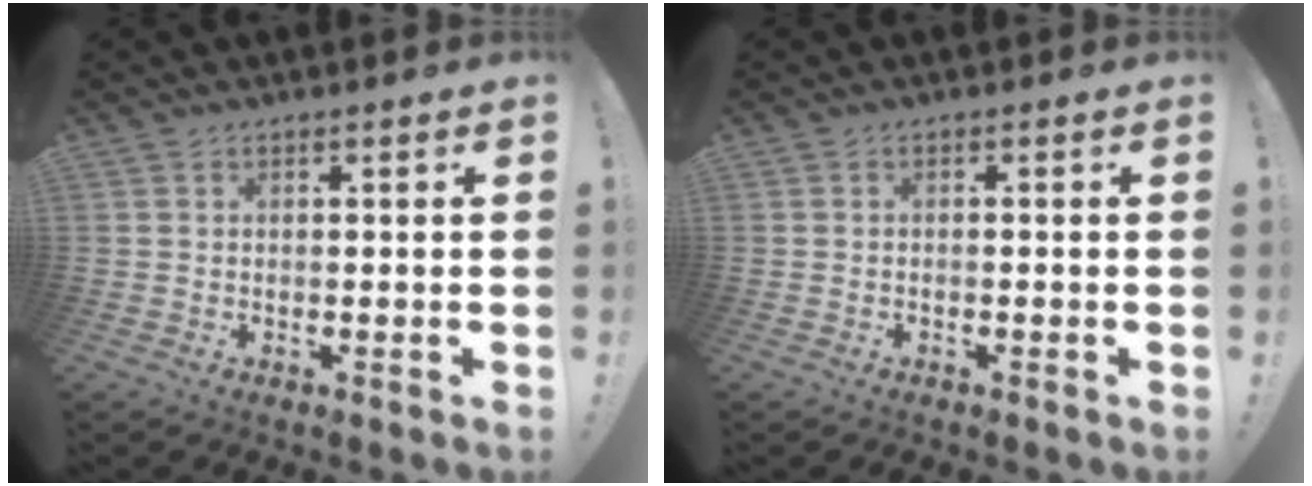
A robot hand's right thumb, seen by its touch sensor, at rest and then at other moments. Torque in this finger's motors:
{"motor_torque": [0.06, 0.06, 0.06, -0.12, 0.00]}